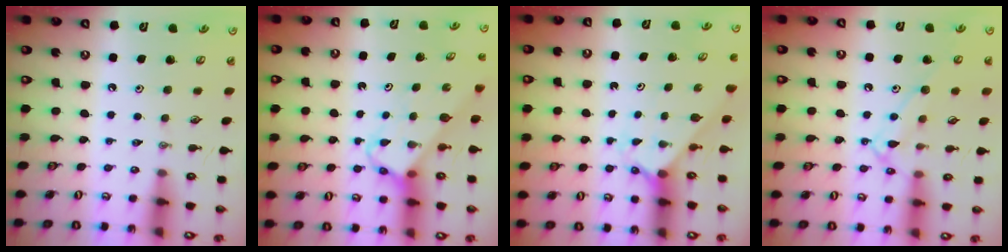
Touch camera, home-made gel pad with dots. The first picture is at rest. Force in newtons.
{"total": 3.6, "press": 3.6, "slide": 0.1}
{"total": 1.9, "press": 1.9, "slide": 0.2}
{"total": 11.3, "press": 11.3, "slide": 0.7}